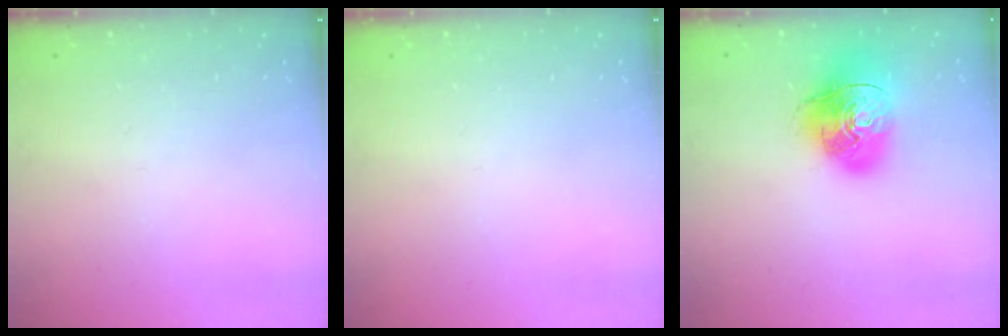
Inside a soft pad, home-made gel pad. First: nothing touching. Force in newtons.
{"total": 0.0}
{"total": 13.7, "press": 13.6, "slide": 1.7}